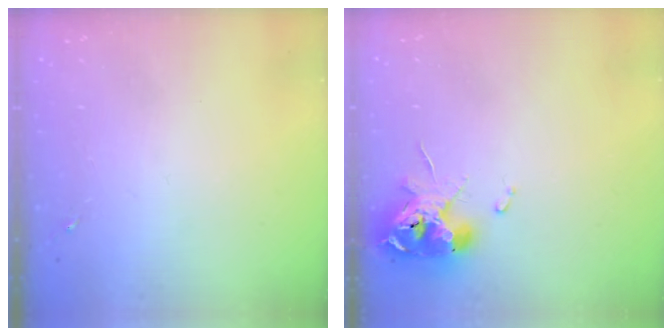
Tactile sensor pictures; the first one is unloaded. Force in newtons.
{"total": 14.0, "press": 13.9, "slide": 1.7}